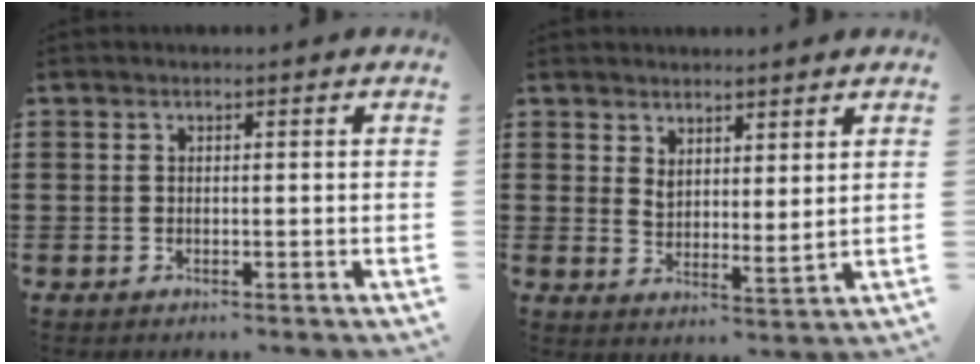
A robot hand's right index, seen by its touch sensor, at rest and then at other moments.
{"total": 3.3, "force": [3.2, 0.9, 0.5], "torque": [-0.019, -0.006, 0.061]}